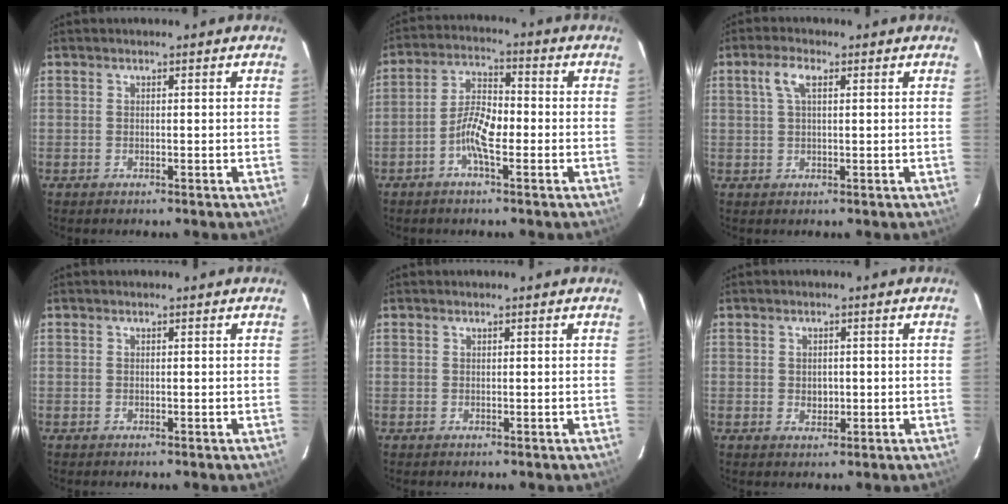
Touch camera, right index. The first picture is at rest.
{"total": 6.6, "force": [-2.5, 2.0, 5.7], "torque": [-0.118, 0.015, -0.052]}
{"total": 3.7, "force": [1.4, 1.5, 3.1], "torque": [-0.063, 0.010, 0.027]}
{"total": 0.0}
{"total": 0.0}
{"total": 2.0, "force": [-0.1, 1.7, 1.1], "torque": [-0.014, 0.004, 0.001]}